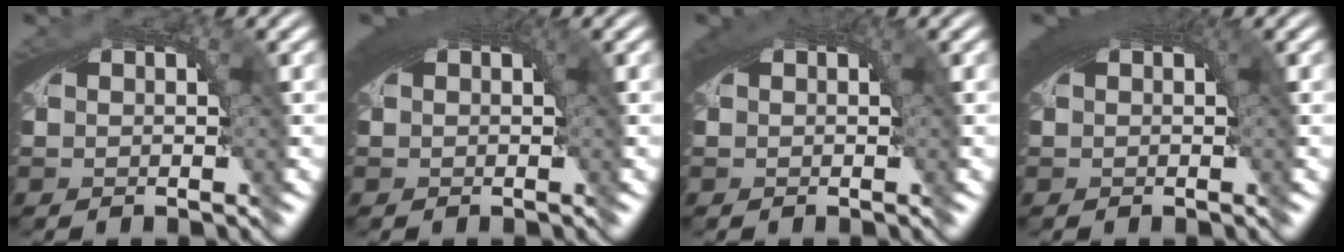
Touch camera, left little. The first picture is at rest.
{"total": 3.2, "force": [1.2, 0.9, 2.8], "torque": [-0.033, 0.011, 0.016]}
{"total": 1.7, "force": [0.7, 0.1, 1.5], "torque": [-0.020, 0.005, 0.012]}
{"total": 3.4, "force": [1.3, 0.9, 3.1], "torque": [-0.036, 0.011, 0.016]}